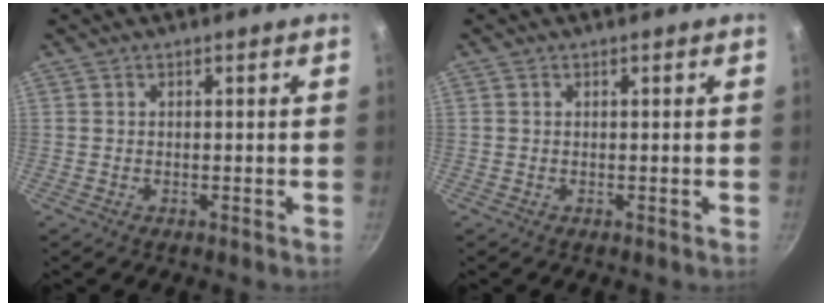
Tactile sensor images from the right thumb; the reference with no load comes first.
{"total": 0.0}